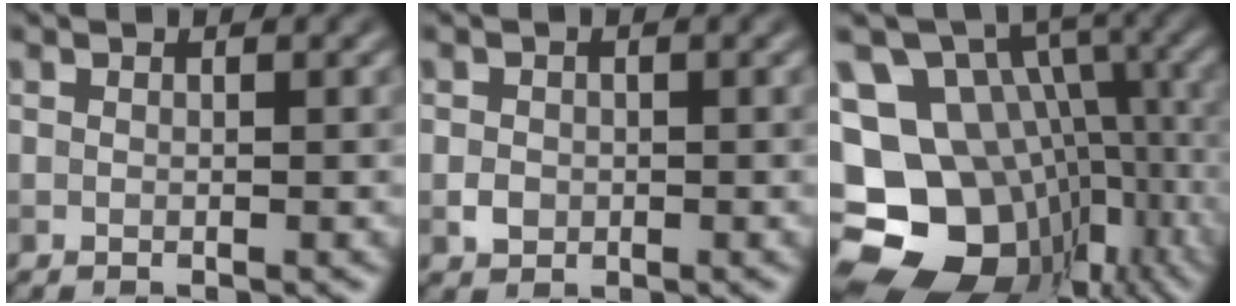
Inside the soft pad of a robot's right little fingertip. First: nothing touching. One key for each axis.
{"total": 1.3, "fx": -0.2, "fy": 1.1, "fz": 0.5, "tx": -0.005, "ty": -0.003, "tz": -0.007}
{"total": 17.7, "fx": -5.9, "fy": 14.3, "fz": 8.4, "tx": -0.172, "ty": -0.008, "tz": -0.070}